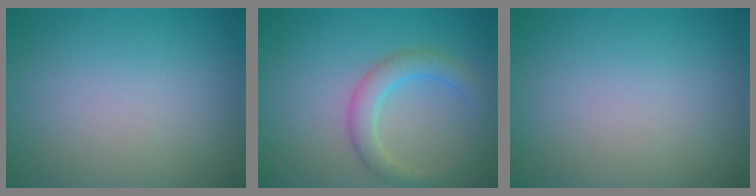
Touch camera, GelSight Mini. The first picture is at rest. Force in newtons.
{"total": 3.0, "press": 3.0, "slide": 0.1}
{"total": 0.0}